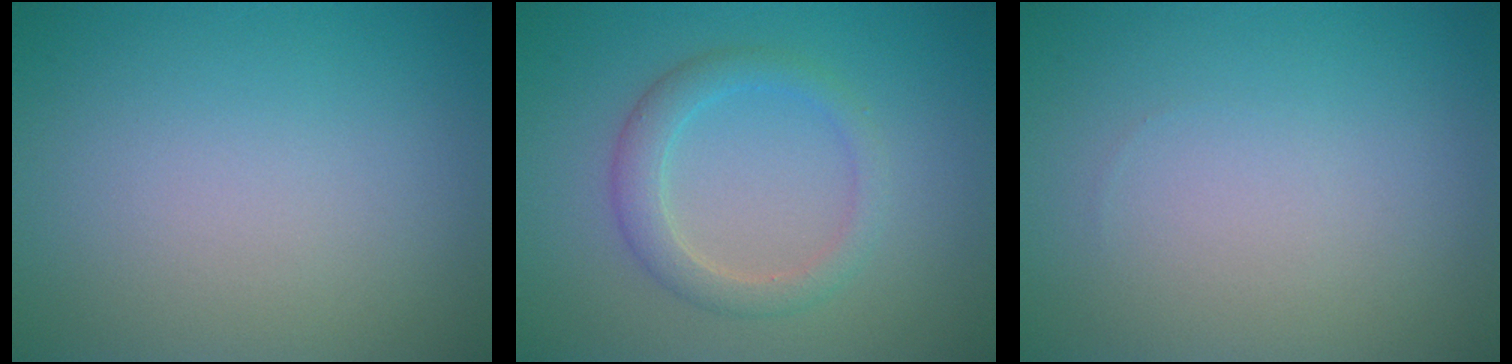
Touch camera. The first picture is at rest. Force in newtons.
{"total": 2.8, "press": 2.8, "slide": 0.3}
{"total": 0.0}